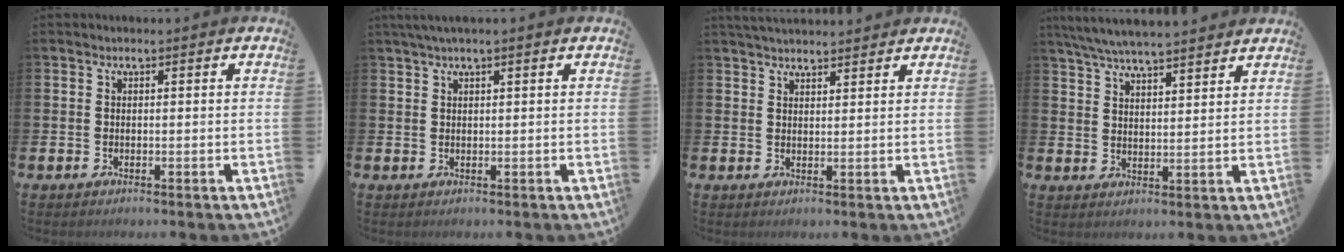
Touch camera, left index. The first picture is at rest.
{"total": 1.5, "force": [1.1, -0.1, 1.1], "torque": [-0.029, 0.007, 0.020]}
{"total": 3.1, "force": [3.1, 0.4, 0.3], "torque": [-0.010, -0.011, 0.056]}
{"total": 6.0, "force": [5.8, 0.2, 1.5], "torque": [-0.054, -0.026, 0.106]}